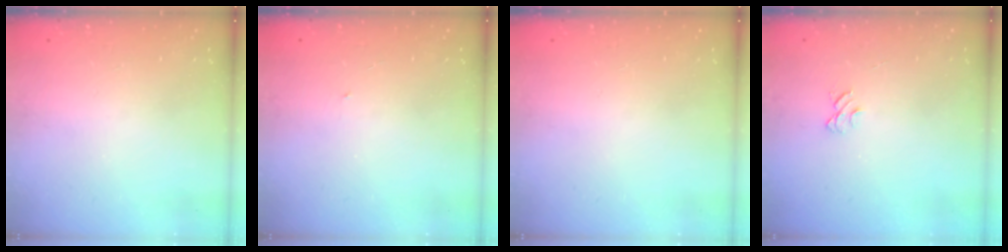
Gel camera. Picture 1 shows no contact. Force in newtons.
{"total": 0.6, "press": 0.6, "slide": 0.1}
{"total": 0.0}
{"total": 3.8, "press": 3.8, "slide": 0.3}